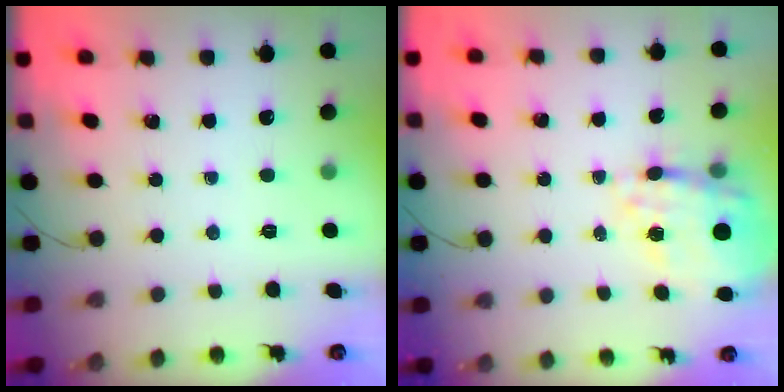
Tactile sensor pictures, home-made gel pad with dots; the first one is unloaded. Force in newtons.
{"total": 18.9, "press": 18.5, "slide": 3.8}